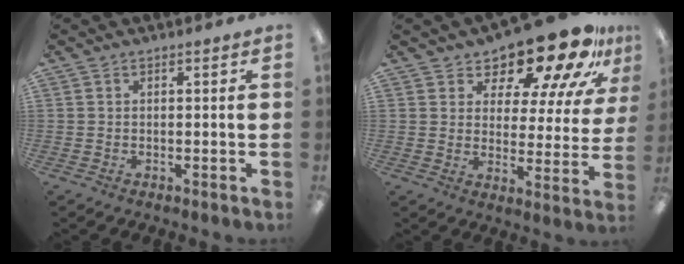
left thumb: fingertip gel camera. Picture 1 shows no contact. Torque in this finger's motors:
{"motor_torque": [0.21, 0.63, 1.17, -1.60, 0.05]}